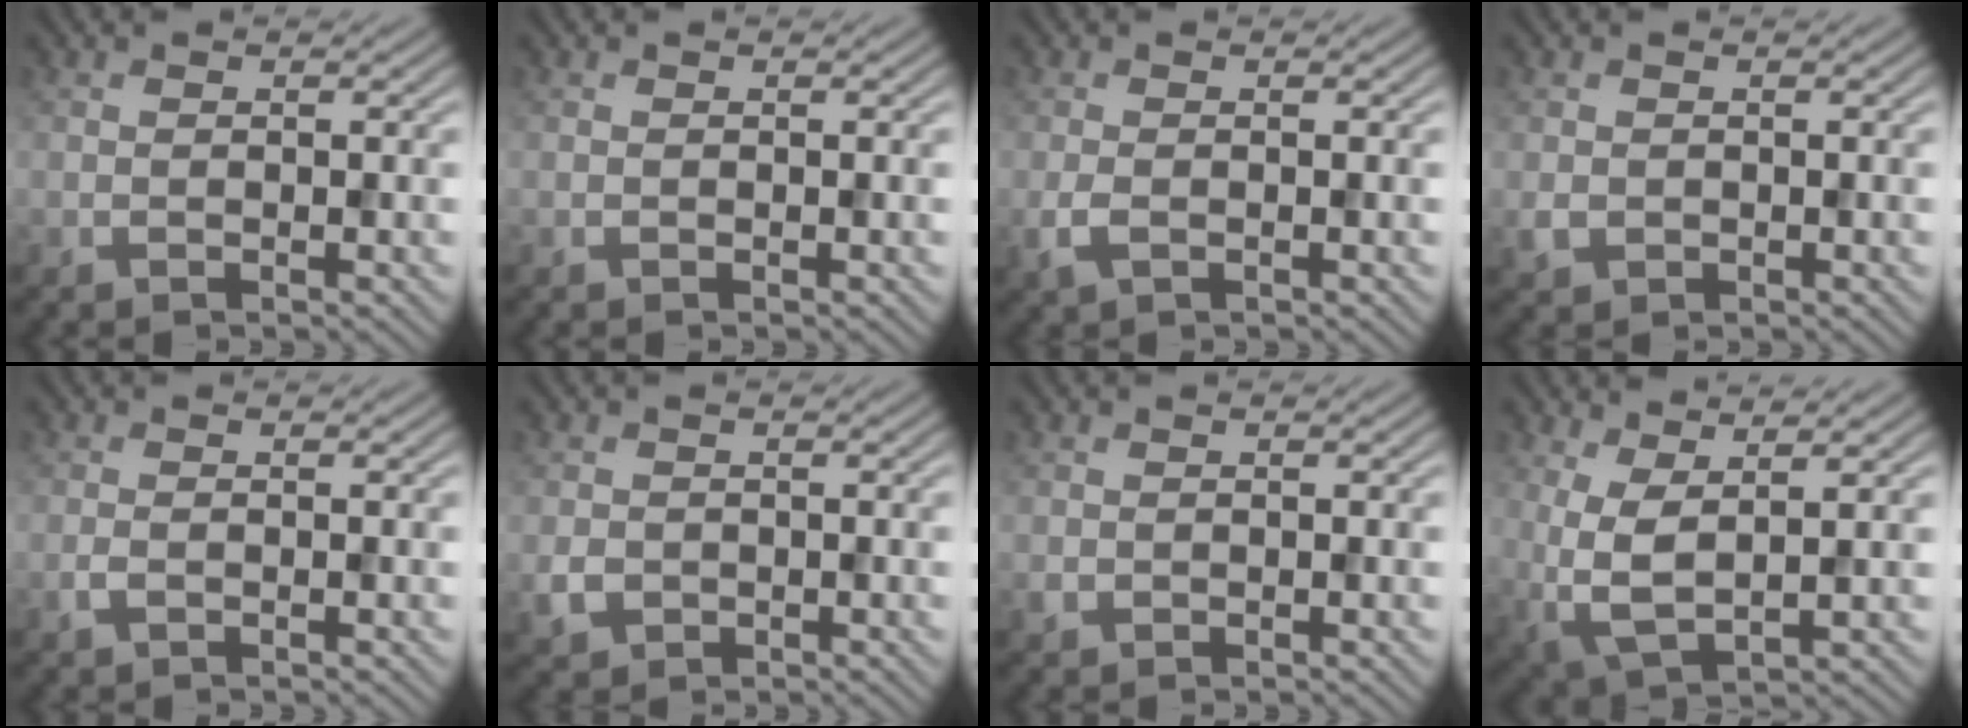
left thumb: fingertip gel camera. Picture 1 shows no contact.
{"total": 0.0}
{"total": 1.8, "force": [-0.6, 0.9, 1.5], "torque": [-0.041, -0.007, -0.012]}
{"total": 1.2, "force": [-0.1, 1.1, 0.5], "torque": [-0.014, -0.004, -0.001]}
{"total": 1.1, "force": [-0.5, 0.5, 0.9], "torque": [-0.021, 0.000, -0.011]}
{"total": 2.1, "force": [-0.5, 1.8, 0.9], "torque": [-0.020, -0.008, -0.013]}
{"total": 0.7, "force": [-0.1, 0.7, 0.2], "torque": [-0.005, -0.005, -0.003]}
{"total": 5.4, "force": [1.7, 1.9, 4.8], "torque": [-0.121, -0.002, 0.035]}